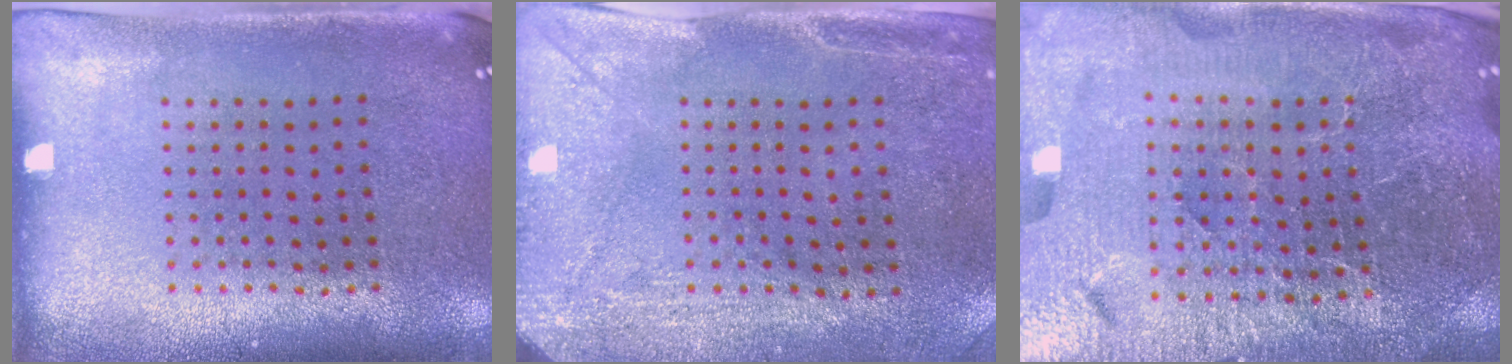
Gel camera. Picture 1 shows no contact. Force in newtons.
{"total": 2.9, "press": 2.3, "slide": 1.8}
{"total": 6.1, "press": 5.4, "slide": 2.7}